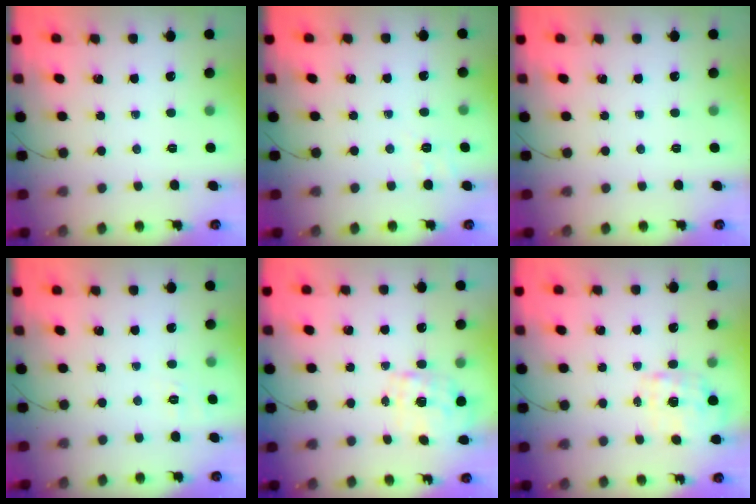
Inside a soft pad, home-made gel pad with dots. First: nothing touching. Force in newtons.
{"total": 2.9, "press": 2.3, "slide": 1.9}
{"total": 0.0}
{"total": 1.9, "press": 0.5, "slide": 1.8}
{"total": 2.3, "press": 2.3, "slide": 0.3}
{"total": 1.8, "press": 1.7, "slide": 0.5}